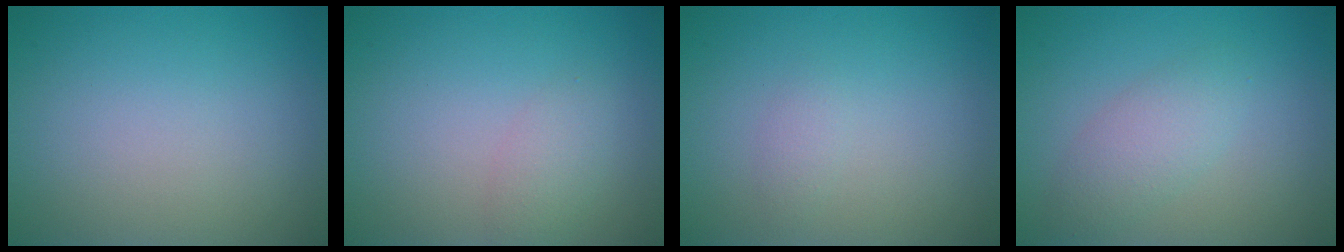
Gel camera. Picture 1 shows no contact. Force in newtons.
{"total": 1.6, "press": 1.6, "slide": 0.1}
{"total": 0.9, "press": 0.9, "slide": 0.0}
{"total": 2.7, "press": 2.7, "slide": 0.1}